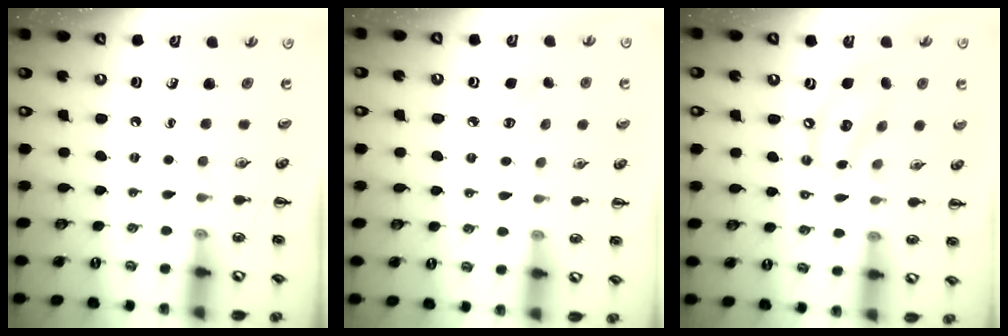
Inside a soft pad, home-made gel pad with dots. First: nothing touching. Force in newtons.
{"total": 3.9, "press": 3.7, "slide": 1.1}
{"total": 12.3, "press": 11.9, "slide": 3.1}